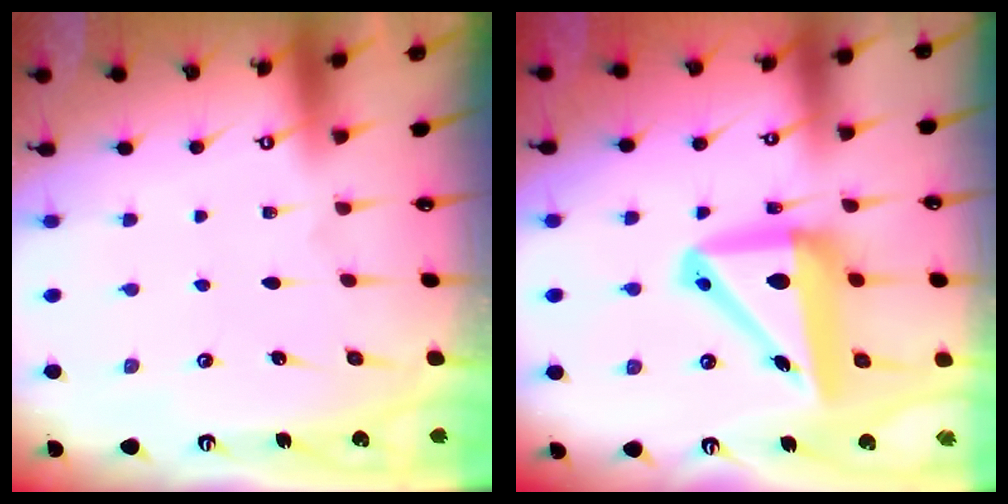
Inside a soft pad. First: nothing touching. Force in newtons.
{"total": 14.7, "press": 14.5, "slide": 2.7}